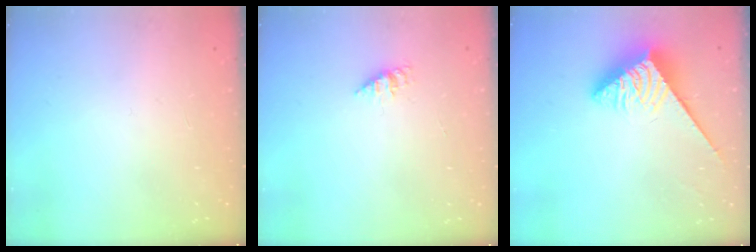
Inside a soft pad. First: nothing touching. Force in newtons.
{"total": 1.1, "press": 1.1, "slide": 0.2}
{"total": 3.7, "press": 3.7, "slide": 0.6}